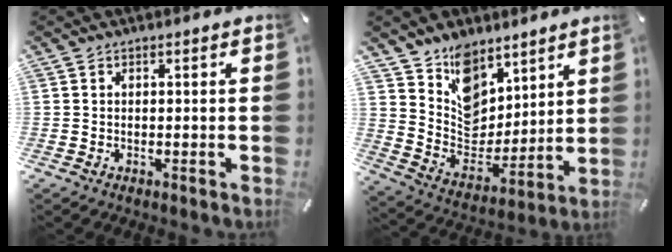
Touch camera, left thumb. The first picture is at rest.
{"total": 10.7, "force": [7.6, 7.3, 2.1], "torque": [-0.050, -0.080, 0.148]}